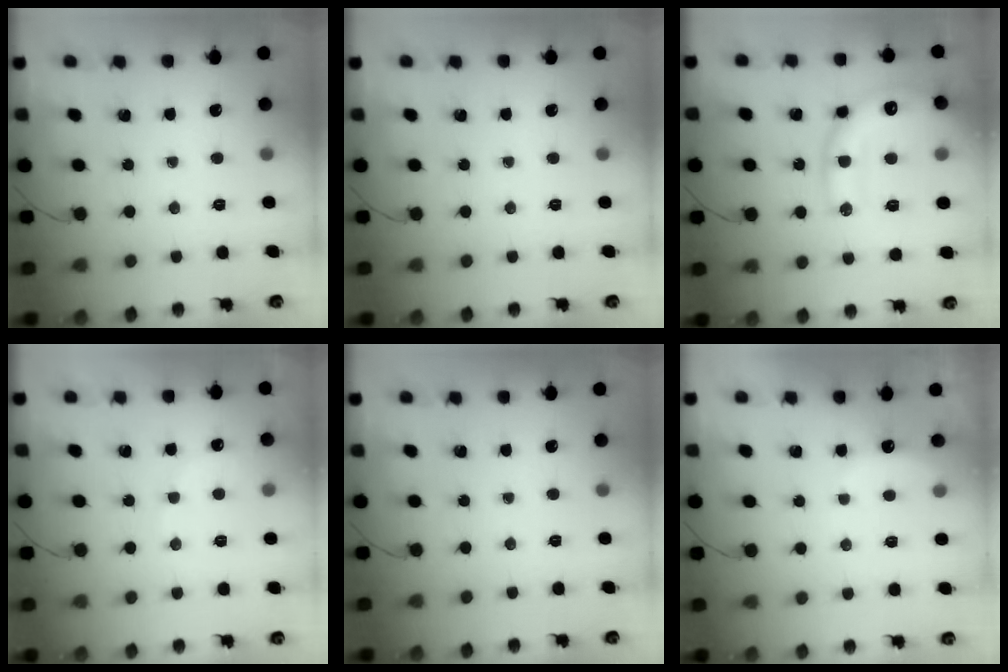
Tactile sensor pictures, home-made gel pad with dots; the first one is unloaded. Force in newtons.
{"total": 0.0}
{"total": 19.0, "press": 18.8, "slide": 2.4}
{"total": 5.5, "press": 5.2, "slide": 1.5}
{"total": 0.0}
{"total": 4.4, "press": 4.3, "slide": 1.0}